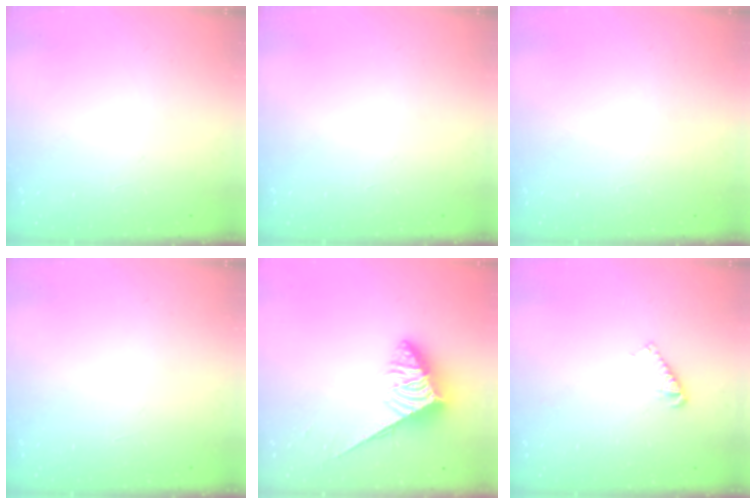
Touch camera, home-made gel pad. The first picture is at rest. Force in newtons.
{"total": 0.0}
{"total": 0.0}
{"total": 0.0}
{"total": 5.9, "press": 5.9, "slide": 0.2}
{"total": 2.9, "press": 2.9, "slide": 0.3}